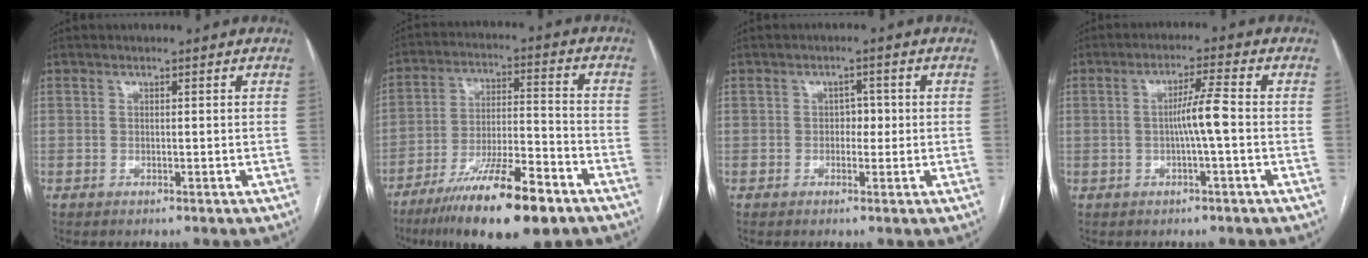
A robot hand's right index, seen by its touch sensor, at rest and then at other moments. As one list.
[{"total": 16.7, "force": [-10.9, 2.9, 12.4], "torque": [-0.206, -0.019, -0.186]}, {"total": 2.2, "force": [-0.1, 1.5, 1.6], "torque": [-0.015, 0.007, -0.004]}, {"total": 5.0, "force": [-0.6, -0.4, 5.0], "torque": [-0.088, 0.007, -0.011]}]